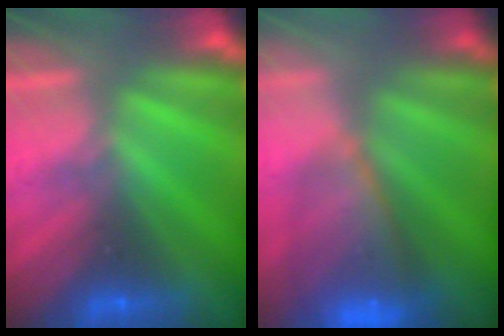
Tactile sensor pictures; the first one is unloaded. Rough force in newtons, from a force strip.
{"total": 6.7}